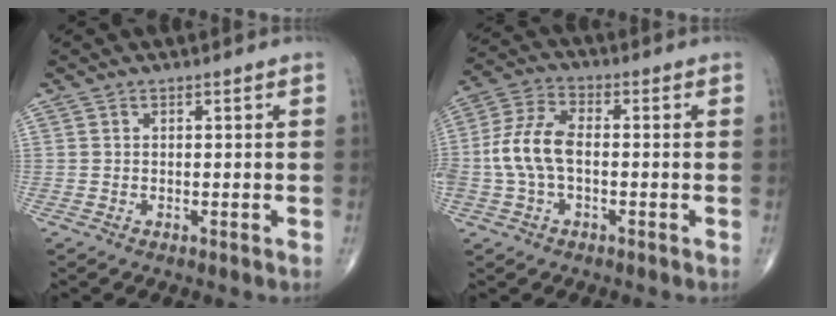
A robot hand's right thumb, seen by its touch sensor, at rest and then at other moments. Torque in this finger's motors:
{"motor_torque": [1.47, 1.38, 1.27, -0.31, 0.57]}